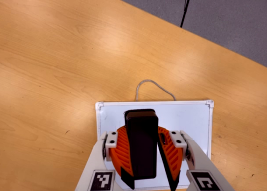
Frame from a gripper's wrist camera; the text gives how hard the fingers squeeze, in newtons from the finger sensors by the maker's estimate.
{"total": 9.5, "left": 9.7, "right": 9.2}